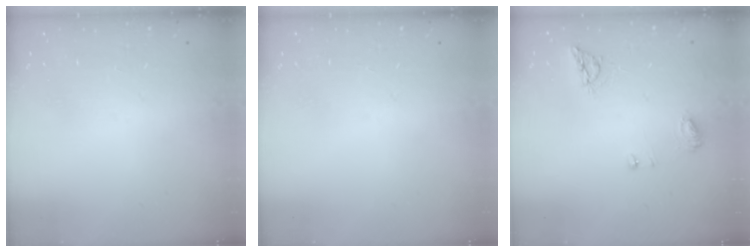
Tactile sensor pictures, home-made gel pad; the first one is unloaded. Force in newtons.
{"total": 0.0}
{"total": 6.6, "press": 6.5, "slide": 0.6}